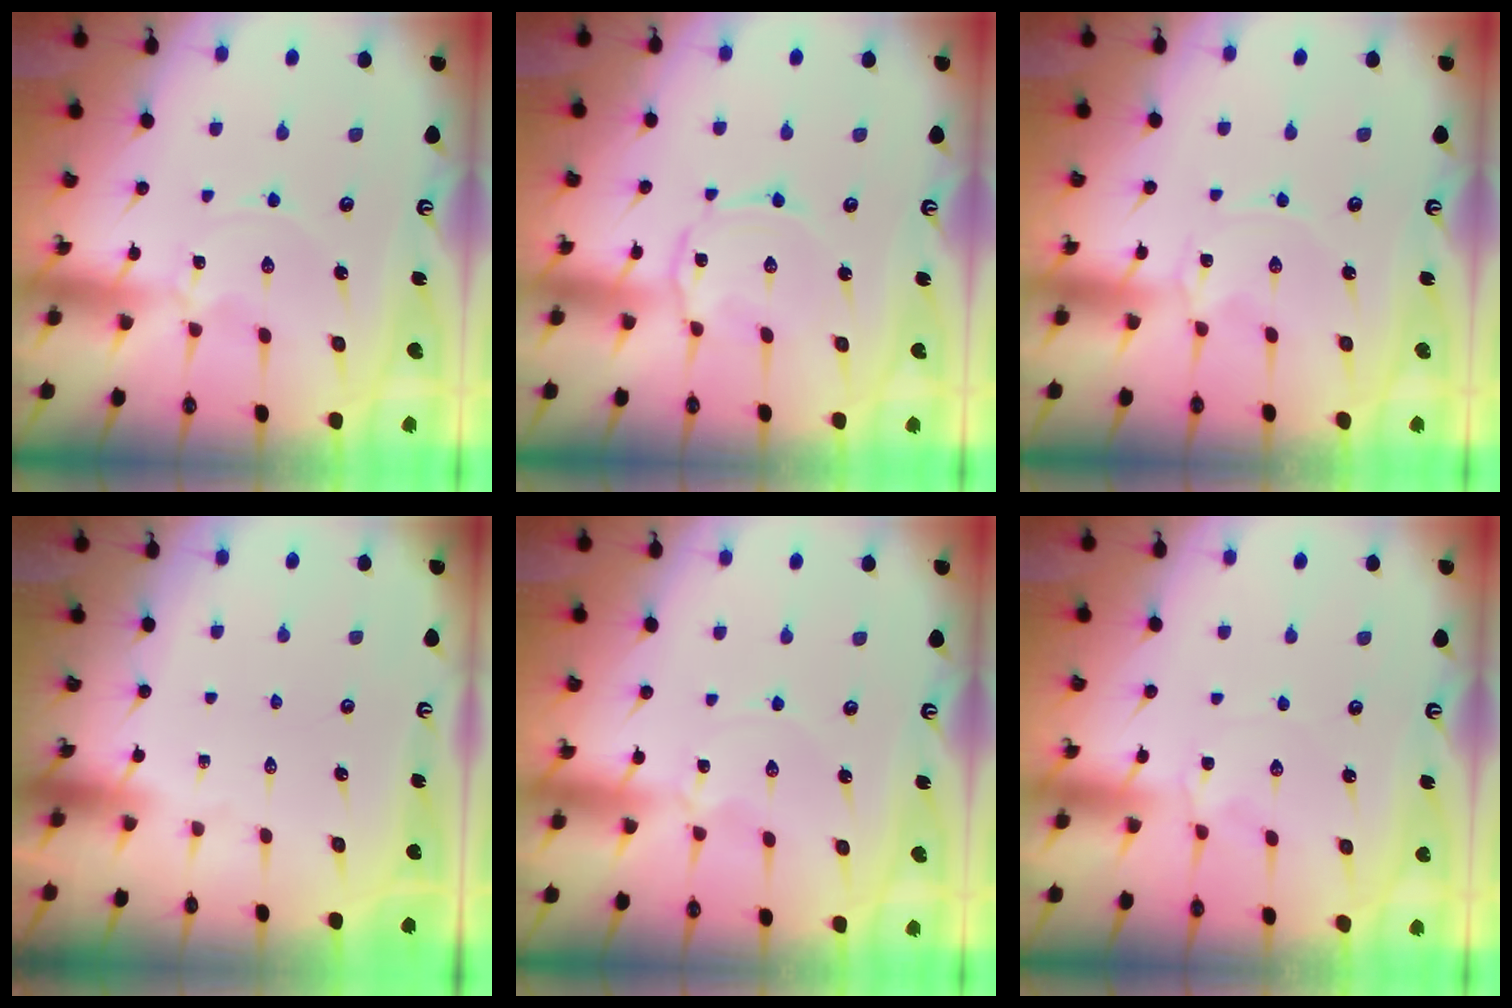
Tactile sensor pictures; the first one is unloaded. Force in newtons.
{"total": 2.8, "press": 2.8, "slide": 0.4}
{"total": 0.0}
{"total": 0.0}
{"total": 0.5, "press": 0.5, "slide": 0.2}
{"total": 1.8, "press": 1.8, "slide": 0.4}